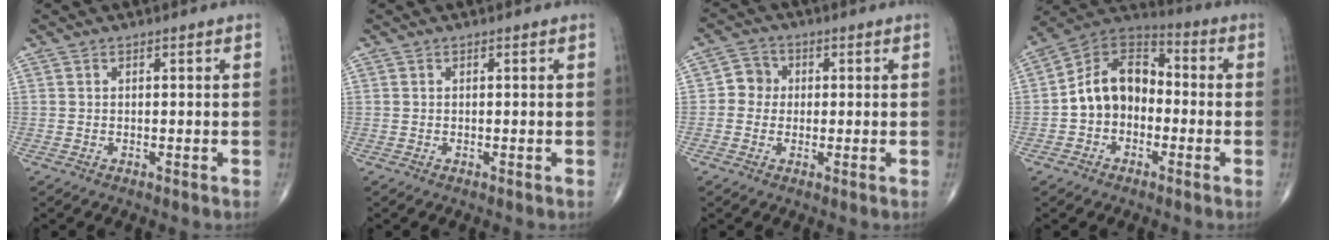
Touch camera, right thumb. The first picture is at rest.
{"total": 0.0}
{"total": 4.0, "force": [0.1, 3.8, 1.3], "torque": [0.003, 0.010, -0.009]}
{"total": 12.3, "force": [-1.8, 9.2, 8.0], "torque": [-0.113, 0.044, -0.049]}